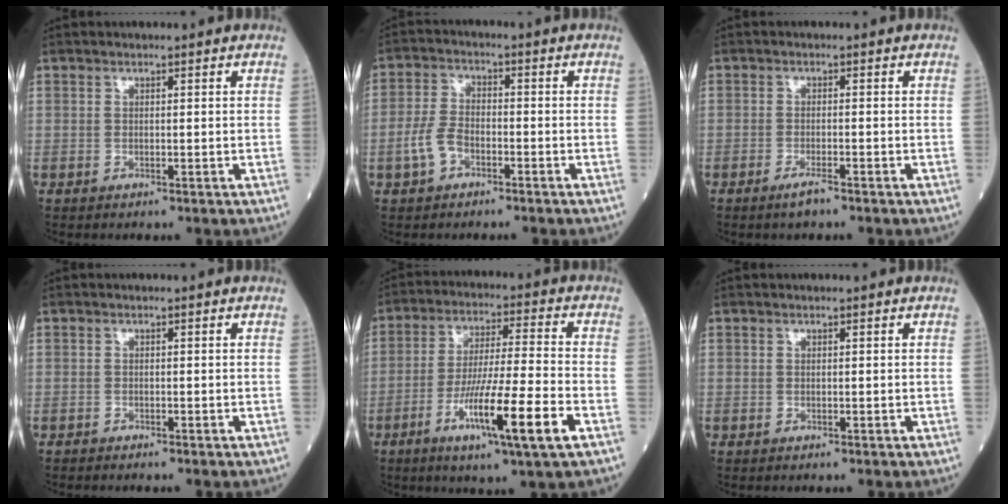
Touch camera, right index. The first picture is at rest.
{"total": 4.9, "force": [-2.4, 2.7, 3.3], "torque": [-0.081, 0.008, -0.049]}
{"total": 2.3, "force": [-1.6, 0.2, 1.6], "torque": [-0.035, -0.003, -0.032]}
{"total": 0.9, "force": [-0.9, 0.0, 0.2], "torque": [-0.003, -0.002, -0.015]}
{"total": 13.4, "force": [-5.7, -0.2, 12.1], "torque": [-0.217, -0.019, -0.100]}
{"total": 0.0}